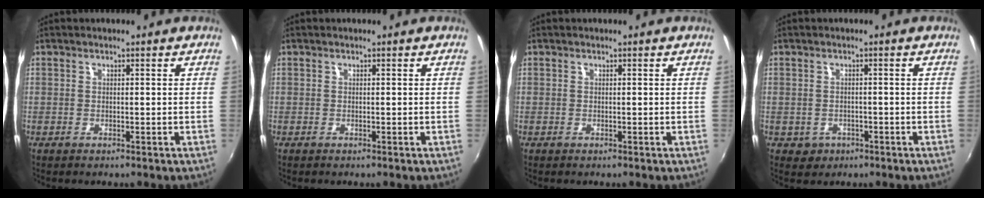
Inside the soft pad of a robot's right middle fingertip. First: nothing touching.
{"total": 0.0}
{"total": 0.0}
{"total": 3.0, "force": [-1.0, 2.7, 0.9], "torque": [-0.027, -0.002, -0.009]}